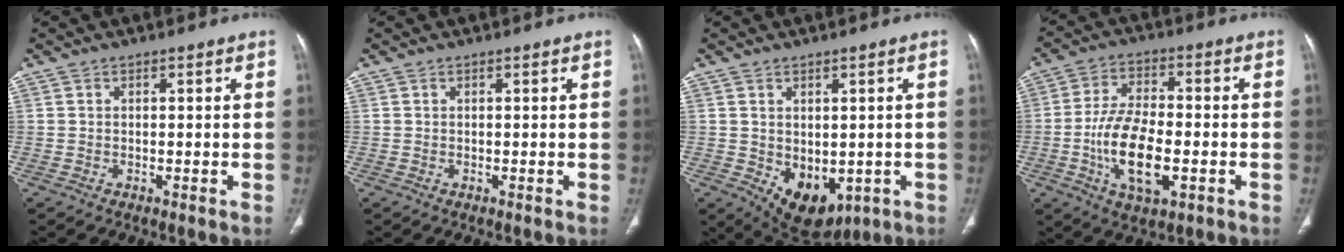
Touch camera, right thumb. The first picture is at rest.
{"total": 0.0}
{"total": 9.1, "force": [-1.5, 5.7, 7.0], "torque": [-0.082, -0.008, 0.008]}
{"total": 13.5, "force": [-3.3, 6.3, 11.5], "torque": [-0.209, 0.009, -0.058]}